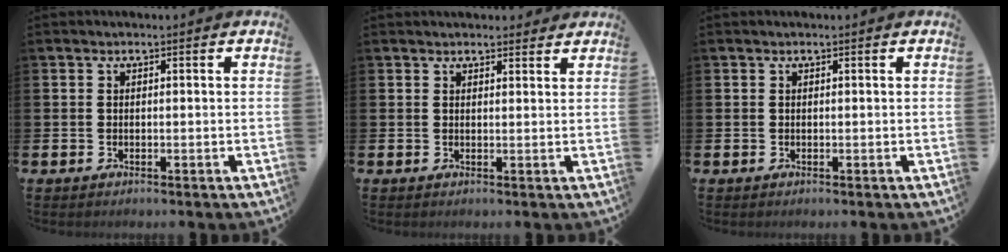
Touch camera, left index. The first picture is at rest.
{"total": 1.8, "force": [1.8, 0.4, 0.0], "torque": [0.005, -0.006, 0.031]}
{"total": 0.0}